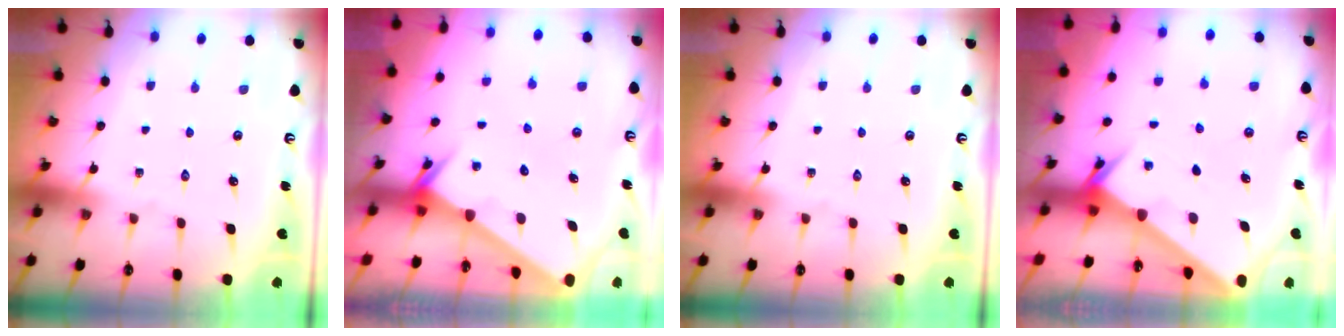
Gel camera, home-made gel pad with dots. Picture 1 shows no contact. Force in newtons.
{"total": 2.3, "press": 2.3, "slide": 0.1}
{"total": 0.0}
{"total": 2.4, "press": 2.4, "slide": 0.3}